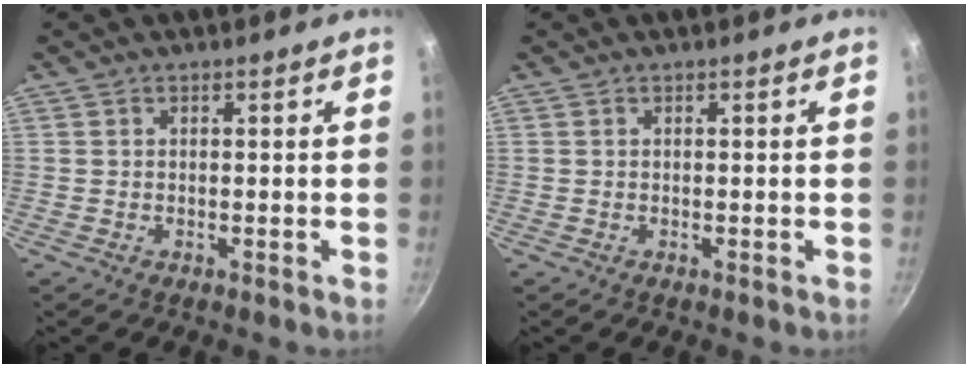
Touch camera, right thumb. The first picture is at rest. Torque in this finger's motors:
{"motor_torque": [0.00, 0.00, -0.02, 0.02, 0.00]}